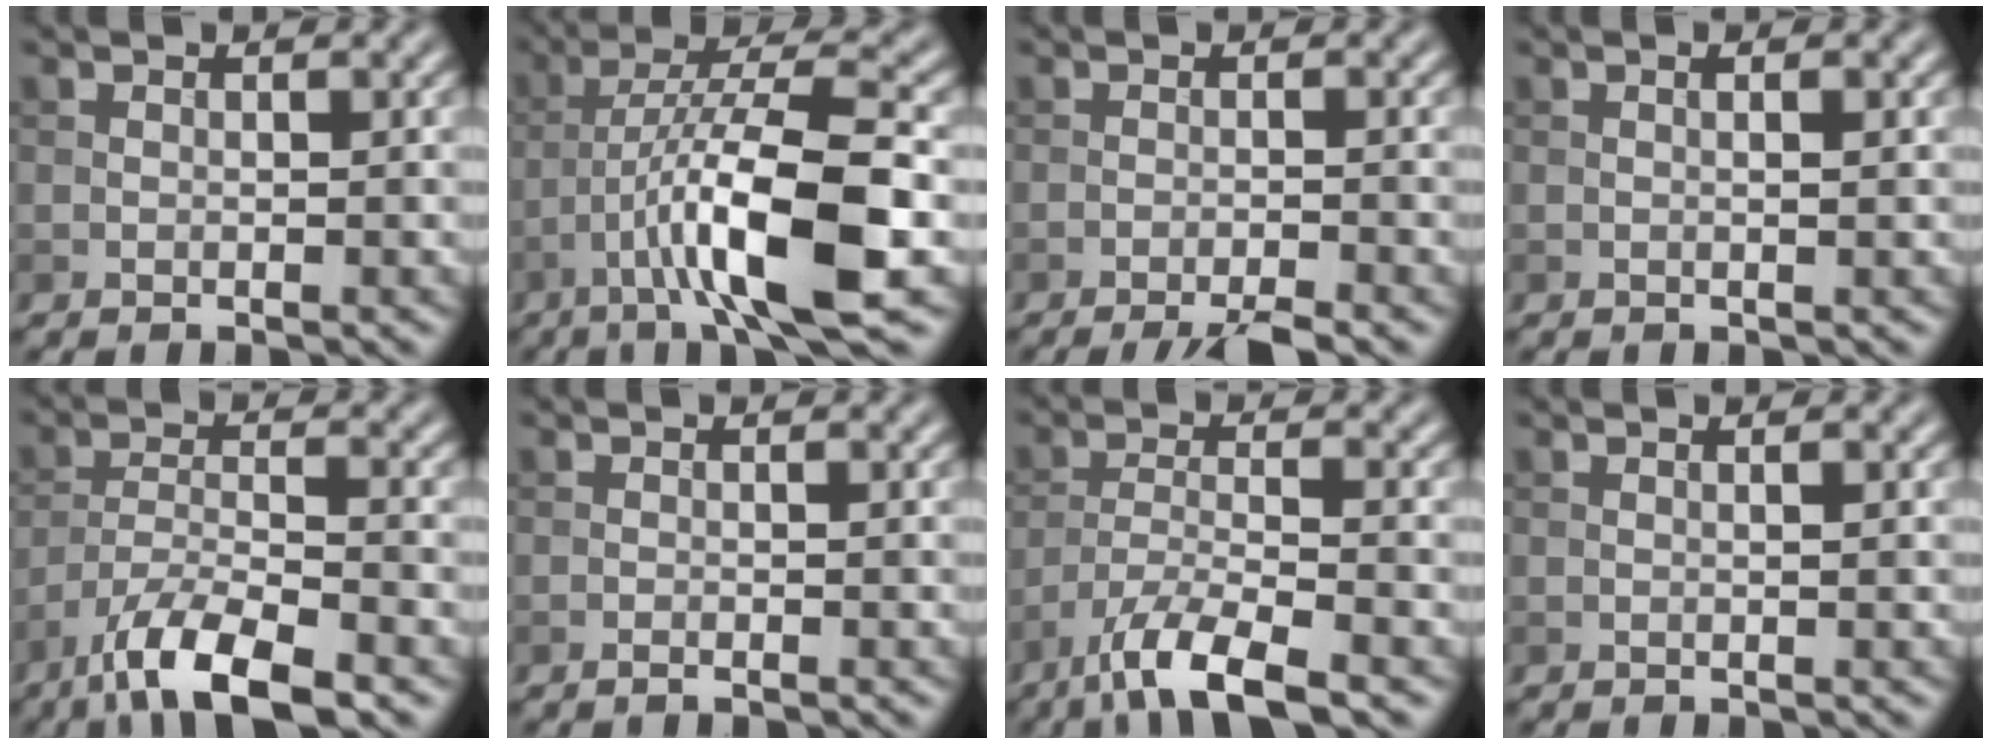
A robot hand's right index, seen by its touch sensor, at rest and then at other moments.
{"total": 10.2, "force": [-3.9, 1.9, 9.3], "torque": [-0.155, 0.017, -0.070]}
{"total": 3.5, "force": [-2.6, 0.4, 2.2], "torque": [-0.032, 0.002, -0.049]}
{"total": 1.0, "force": [0.2, 0.2, 1.0], "torque": [-0.015, 0.001, 0.002]}
{"total": 7.7, "force": [-5.4, 2.0, 5.2], "torque": [-0.093, -0.004, -0.102]}
{"total": 0.6, "force": [-0.4, 0.1, 0.4], "torque": [-0.006, 0.000, -0.008]}
{"total": 6.6, "force": [-4.6, 1.4, 4.6], "torque": [-0.083, -0.003, -0.091]}
{"total": 0.7, "force": [0.1, 0.2, 0.7], "torque": [-0.006, 0.005, -0.001]}